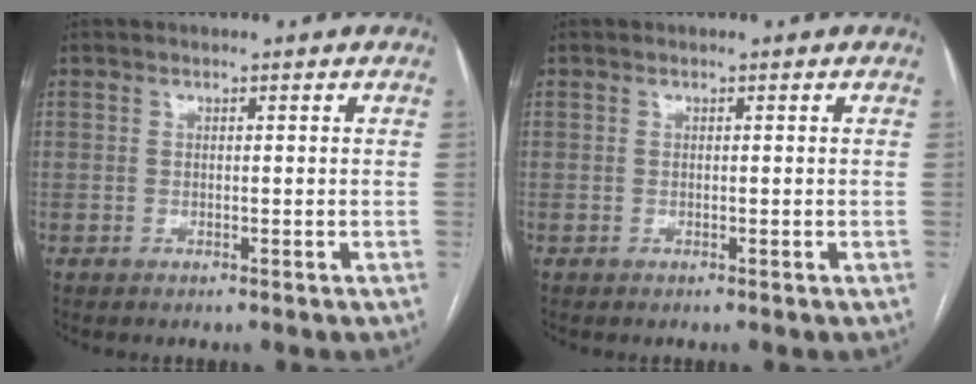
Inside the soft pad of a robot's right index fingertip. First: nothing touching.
{"total": 0.0}